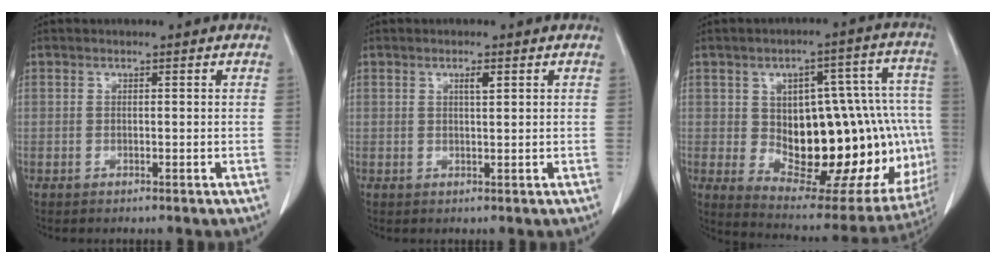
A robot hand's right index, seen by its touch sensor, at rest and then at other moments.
{"total": 1.4, "force": [0.7, 0.1, 1.2], "torque": [-0.023, -0.001, 0.011]}
{"total": 26.4, "force": [-2.8, 11.1, 23.7], "torque": [-0.244, 0.036, -0.005]}